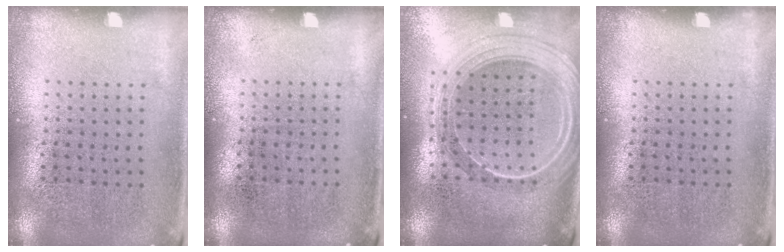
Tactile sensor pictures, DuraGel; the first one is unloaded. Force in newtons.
{"total": 0.0}
{"total": 2.4, "press": 2.0, "slide": 1.2}
{"total": 0.0}